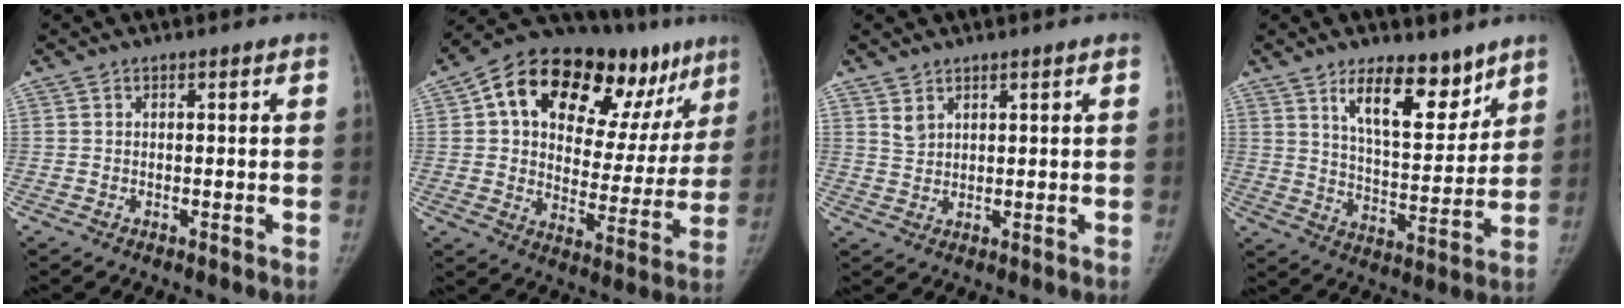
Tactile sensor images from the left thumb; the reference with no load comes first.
{"total": 28.4, "force": [14.6, 14.5, 19.5], "torque": [-0.239, 0.010, 0.222]}
{"total": 2.2, "force": [1.6, 1.1, 1.0], "torque": [-0.011, -0.010, 0.037]}
{"total": 13.4, "force": [8.8, 5.6, 8.4], "torque": [-0.098, -0.066, 0.150]}